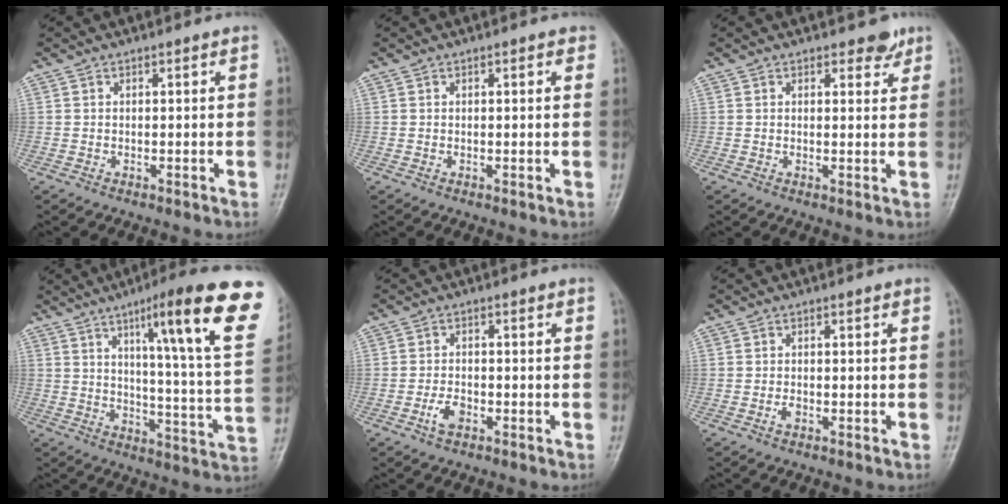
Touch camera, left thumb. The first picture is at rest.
{"total": 1.2, "force": [0.7, 0.4, 0.8], "torque": [-0.009, -0.001, 0.005]}
{"total": 2.4, "force": [1.9, 1.2, 0.7], "torque": [0.007, -0.012, 0.022]}
{"total": 23.7, "force": [12.2, 2.9, 20.1], "torque": [-0.257, -0.043, 0.166]}
{"total": 3.1, "force": [-1.4, 1.8, 2.1], "torque": [-0.040, 0.008, -0.027]}
{"total": 1.1, "force": [-0.4, 0.6, 0.8], "torque": [-0.014, 0.000, -0.007]}